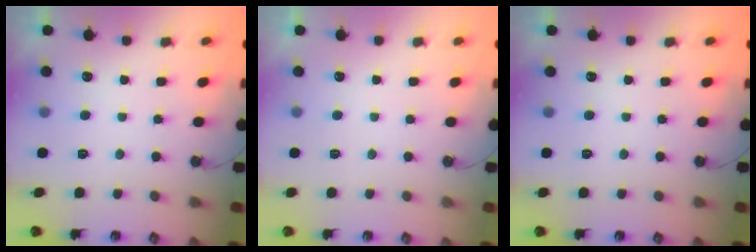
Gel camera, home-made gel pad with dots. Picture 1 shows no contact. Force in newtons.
{"total": 0.0}
{"total": 0.0}